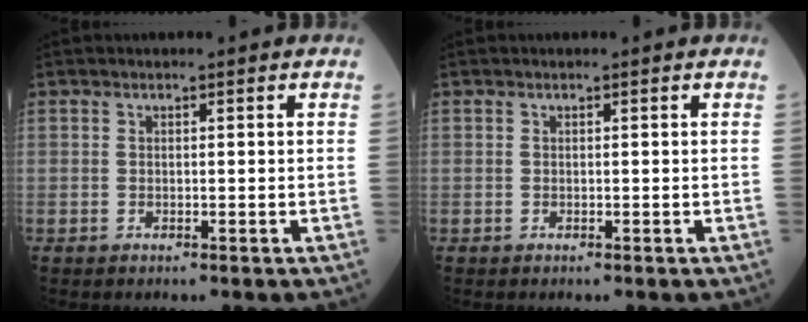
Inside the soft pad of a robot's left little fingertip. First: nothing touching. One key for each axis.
{"total": 0.0}